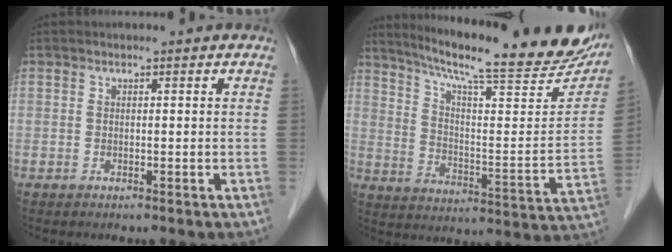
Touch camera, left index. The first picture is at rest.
{"total": 27.5, "force": [23.3, 3.5, 14.3], "torque": [-0.223, -0.048, 0.309]}